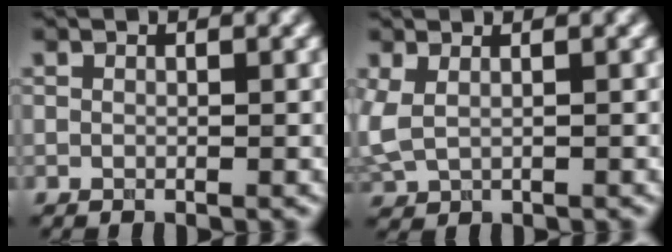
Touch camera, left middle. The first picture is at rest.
{"total": 2.2, "force": [0.6, 1.3, 1.7], "torque": [-0.050, -0.001, 0.018]}